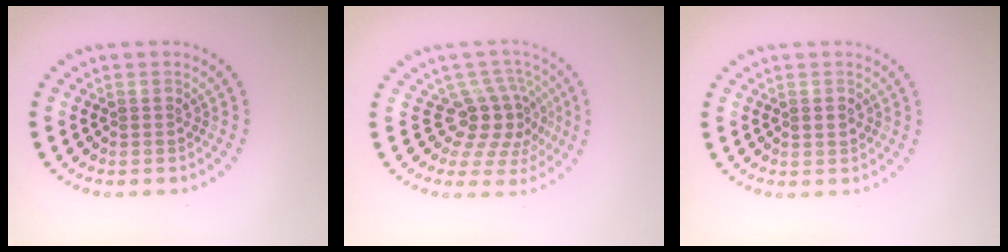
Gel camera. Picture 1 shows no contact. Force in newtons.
{"total": 4.2, "press": 3.0, "slide": 2.9}
{"total": 1.2, "press": 1.2, "slide": 0.1}